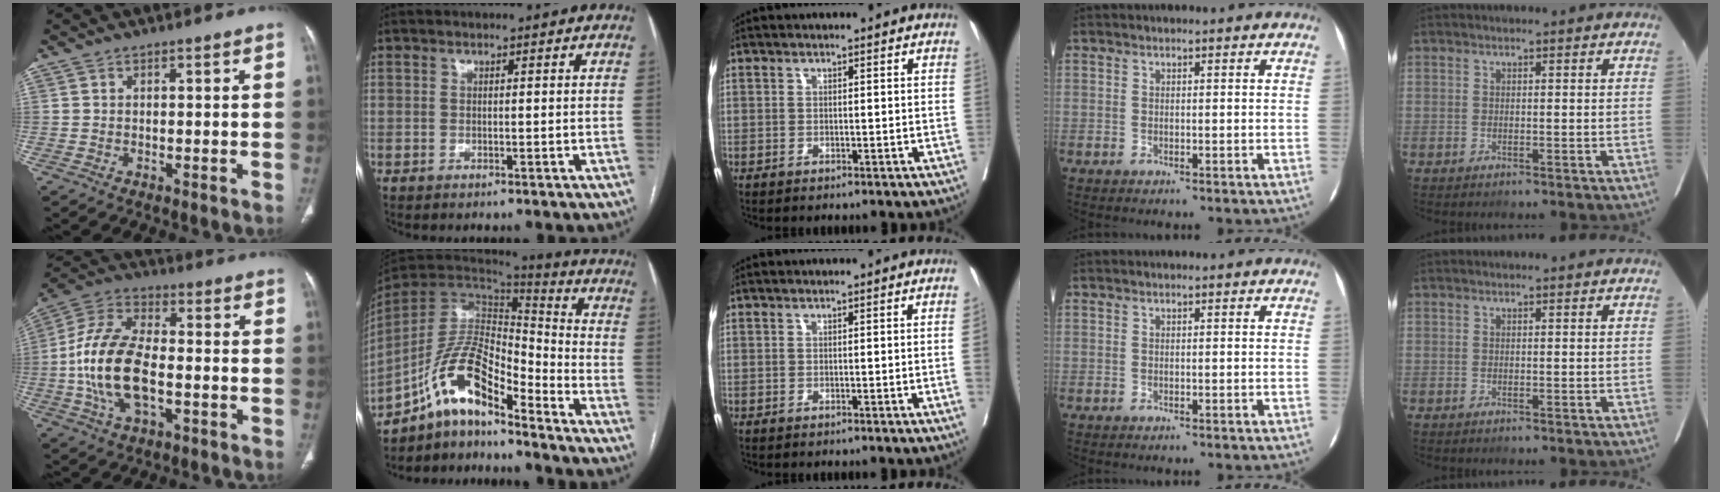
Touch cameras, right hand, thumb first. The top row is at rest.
{"thumb": {"total": 16.2, "force": [-3.0, 8.7, 13.3], "torque": [-0.269, 0.029, -0.057]}, "index": {"total": 14.3, "force": [-9.9, 3.9, 9.5], "torque": [-0.177, 0.039, -0.173]}, "middle": {"total": 1.0, "force": [-0.1, -0.2, 1.0], "torque": [-0.018, -0.001, 0.002]}}